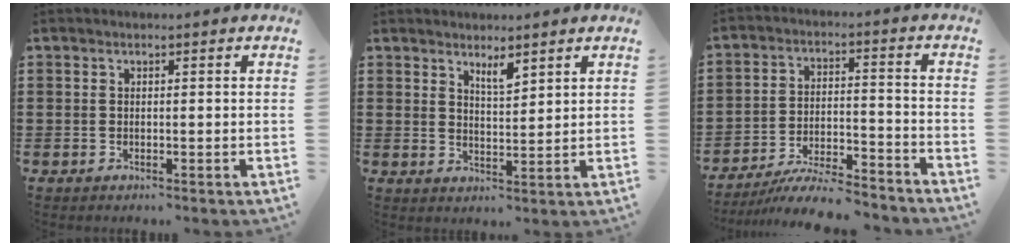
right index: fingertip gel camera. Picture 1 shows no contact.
{"total": 3.0, "force": [2.5, 0.7, 1.6], "torque": [-0.028, -0.002, 0.044]}
{"total": 7.6, "force": [-7.2, 0.8, 2.4], "torque": [-0.043, 0.012, -0.138]}